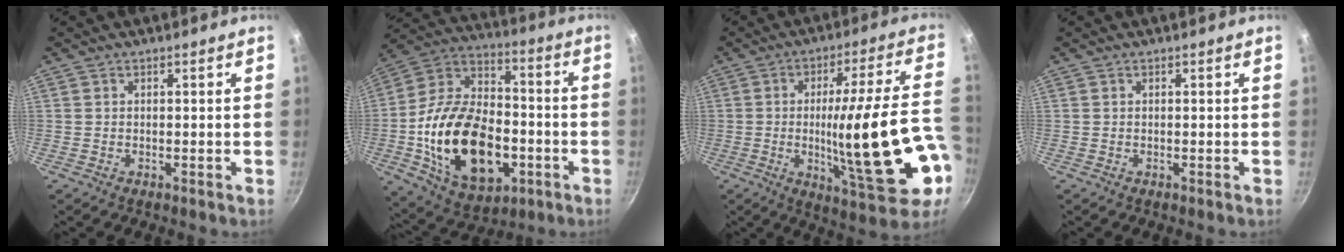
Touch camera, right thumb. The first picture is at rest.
{"total": 26.3, "force": [-5.6, 16.7, 19.5], "torque": [-0.324, 0.038, -0.091]}
{"total": 23.4, "force": [-4.2, 5.3, 22.4], "torque": [-0.312, 0.016, -0.041]}
{"total": 0.0}